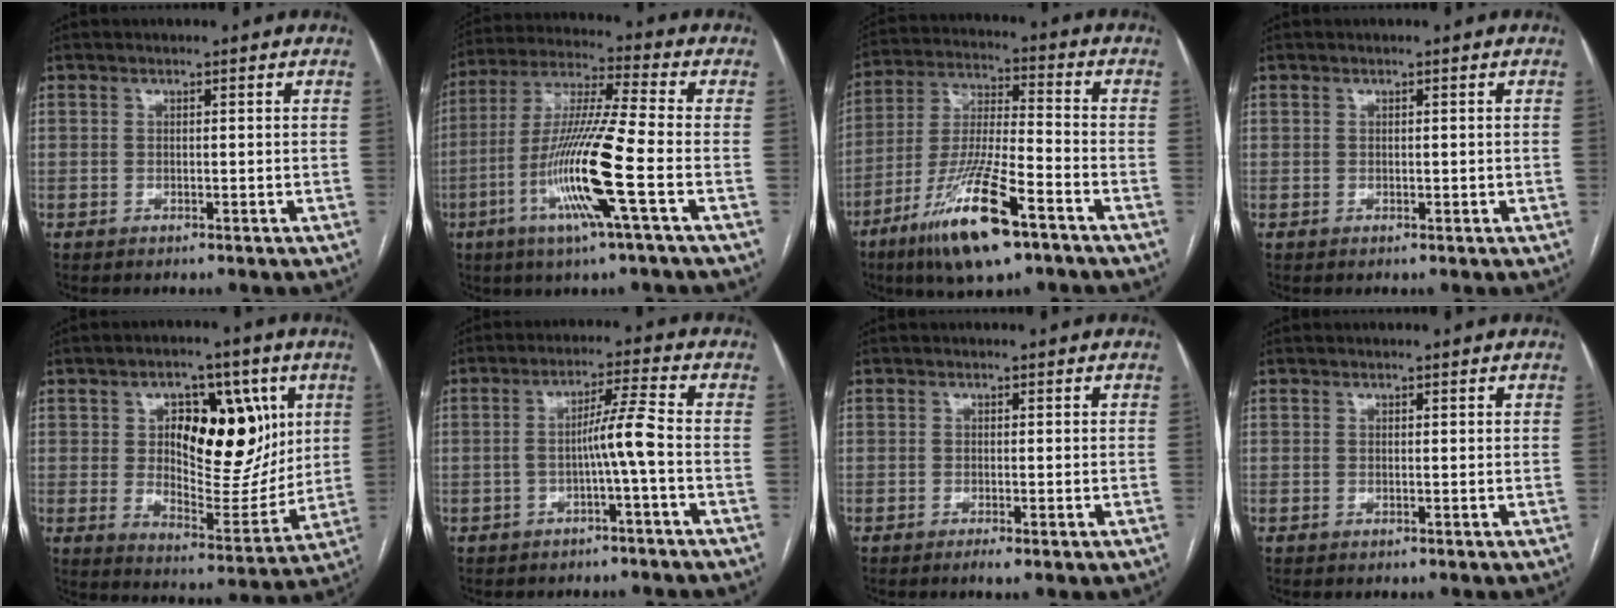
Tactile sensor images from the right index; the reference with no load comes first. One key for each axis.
{"total": 15.1, "fx": -5.1, "fy": -0.8, "fz": 14.2, "tx": -0.287, "ty": -0.015, "tz": -0.103}
{"total": 15.9, "fx": -9.2, "fy": 2.4, "fz": 12.7, "tx": -0.259, "ty": -0.029, "tz": -0.165}
{"total": 0.0}
{"total": 17.0, "fx": 4.7, "fy": 8.2, "fz": 14.2, "tx": -0.209, "ty": 0.007, "tz": 0.083}
{"total": 5.3, "fx": -1.7, "fy": -1.0, "fz": 4.9, "tx": -0.085, "ty": 0.015, "tz": -0.027}
{"total": 1.7, "fx": -0.9, "fy": 0.2, "fz": 1.4, "tx": -0.021, "ty": -0.004, "tz": -0.013}
{"total": 0.0}